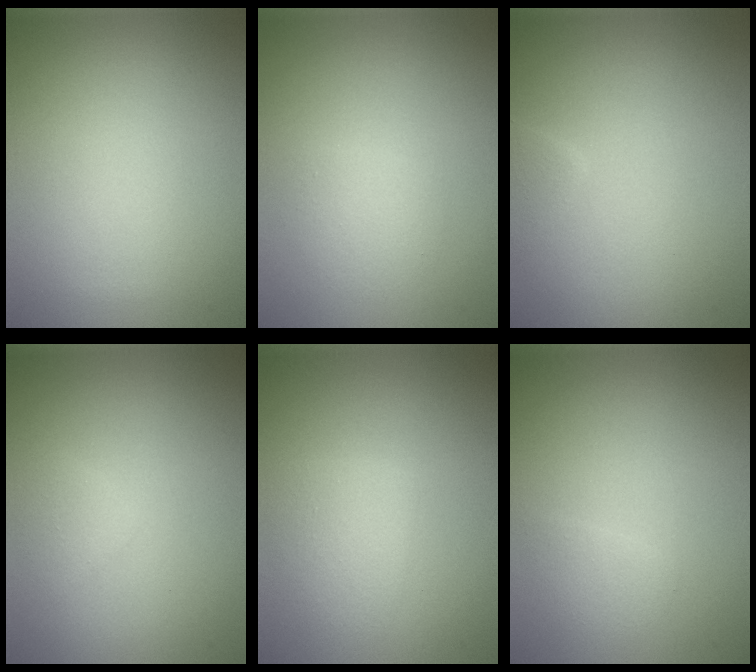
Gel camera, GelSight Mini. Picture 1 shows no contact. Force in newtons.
{"total": 1.4, "press": 1.4, "slide": 0.0}
{"total": 1.3, "press": 1.2, "slide": 0.1}
{"total": 1.1, "press": 1.1, "slide": 0.1}
{"total": 2.0, "press": 2.0, "slide": 0.0}
{"total": 1.1, "press": 1.1, "slide": 0.1}